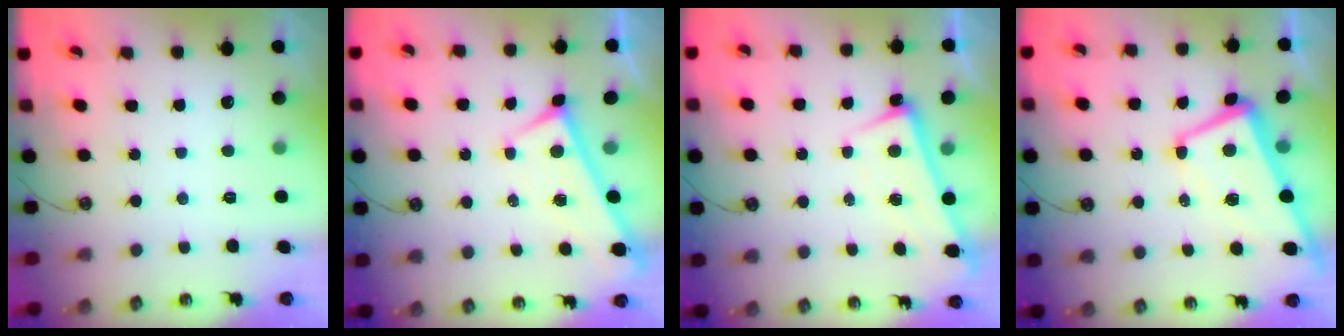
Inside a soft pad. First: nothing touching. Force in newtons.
{"total": 0.0}
{"total": 1.0, "press": 0.4, "slide": 0.9}
{"total": 2.9, "press": 2.8, "slide": 0.9}